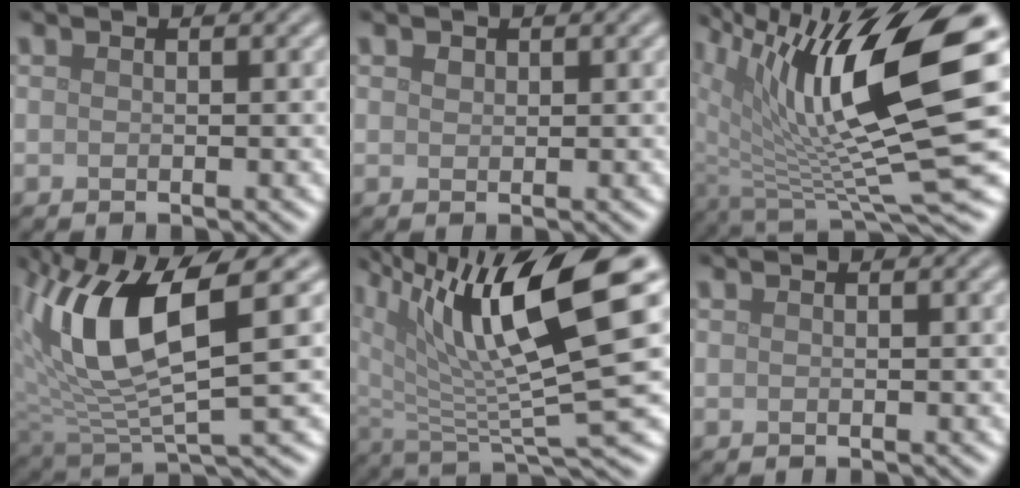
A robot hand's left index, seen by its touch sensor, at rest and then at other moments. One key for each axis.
{"total": 0.6, "fx": 0.4, "fy": 0.5, "fz": 0.2, "tx": -0.004, "ty": -0.002, "tz": 0.008}
{"total": 13.7, "fx": 4.7, "fy": 3.7, "fz": 12.4, "tx": -0.218, "ty": -0.010, "tz": 0.092}
{"total": 10.0, "fx": 2.6, "fy": 3.3, "fz": 9.1, "tx": -0.192, "ty": -0.003, "tz": 0.049}
{"total": 13.4, "fx": 6.1, "fy": 3.1, "fz": 11.5, "tx": -0.196, "ty": 0.005, "tz": 0.112}
{"total": 0.0}